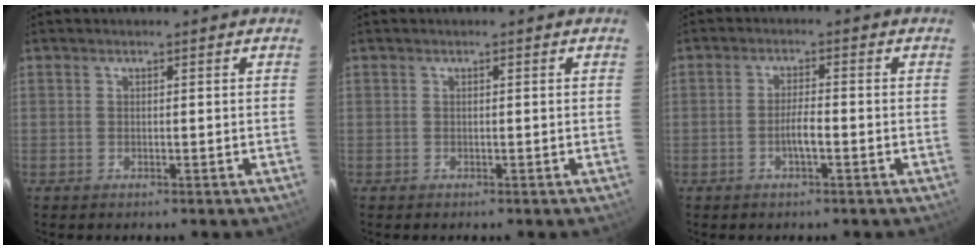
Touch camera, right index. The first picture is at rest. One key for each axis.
{"total": 0.0}
{"total": 2.9, "fx": -1.0, "fy": 0.3, "fz": 2.7, "tx": -0.047, "ty": 0.002, "tz": -0.019}